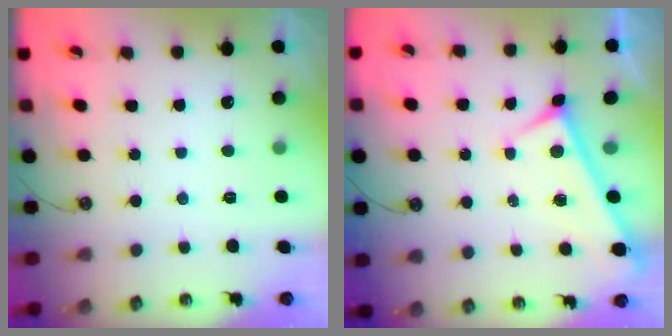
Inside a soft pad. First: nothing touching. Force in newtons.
{"total": 0.0}